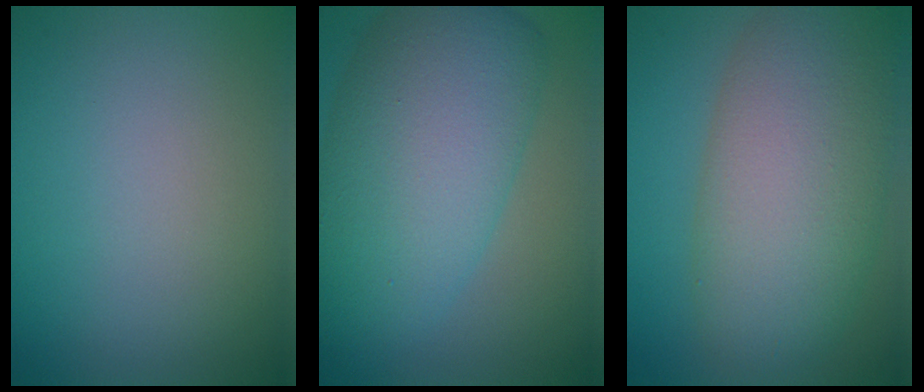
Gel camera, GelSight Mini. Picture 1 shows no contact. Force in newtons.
{"total": 10.7, "press": 10.7, "slide": 0.3}
{"total": 10.4, "press": 10.4, "slide": 0.7}